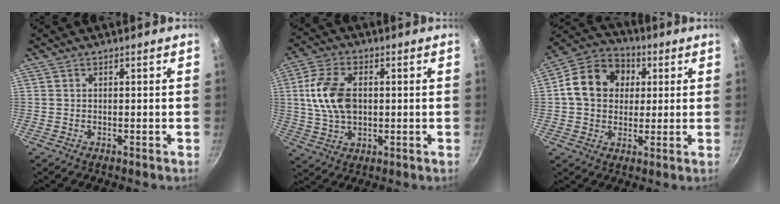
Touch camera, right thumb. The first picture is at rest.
{"total": 11.4, "force": [1.2, 7.3, 8.8], "torque": [-0.160, 0.008, 0.020]}
{"total": 13.9, "force": [2.6, 11.4, 7.6], "torque": [-0.107, 0.019, 0.025]}